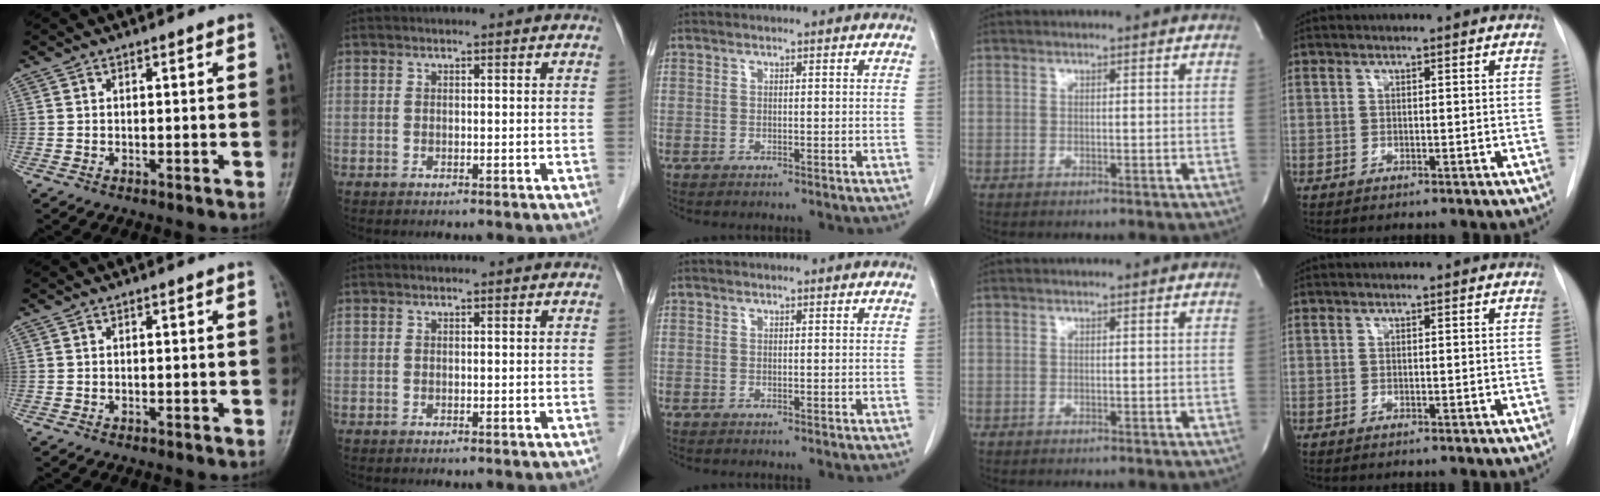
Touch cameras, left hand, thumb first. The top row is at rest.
{}